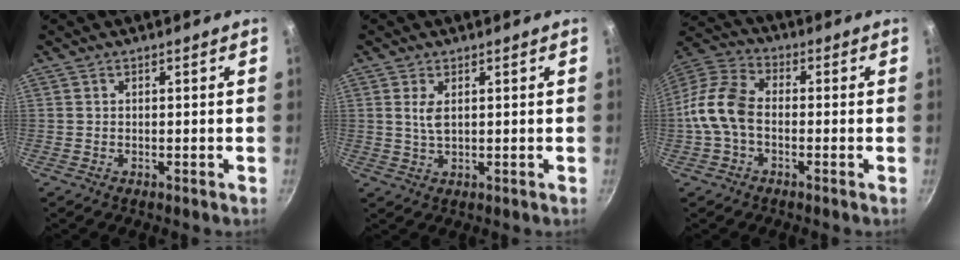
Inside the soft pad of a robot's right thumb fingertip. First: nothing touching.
{"total": 2.9, "force": [0.8, 1.4, 2.5], "torque": [-0.047, -0.009, 0.018]}
{"total": 10.6, "force": [-1.7, 6.9, 7.8], "torque": [-0.148, 0.035, -0.054]}